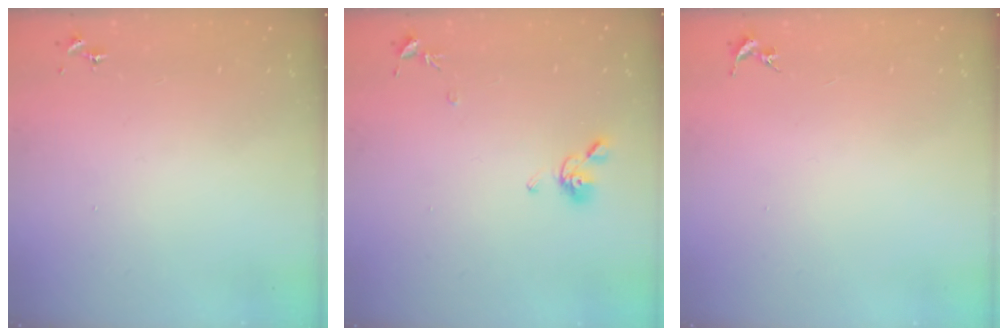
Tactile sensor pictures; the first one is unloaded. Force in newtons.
{"total": 8.6, "press": 8.5, "slide": 1.1}
{"total": 0.0}